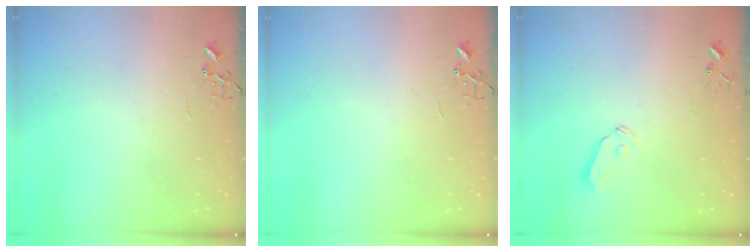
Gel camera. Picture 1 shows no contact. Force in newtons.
{"total": 0.0}
{"total": 6.1, "press": 6.1, "slide": 0.5}